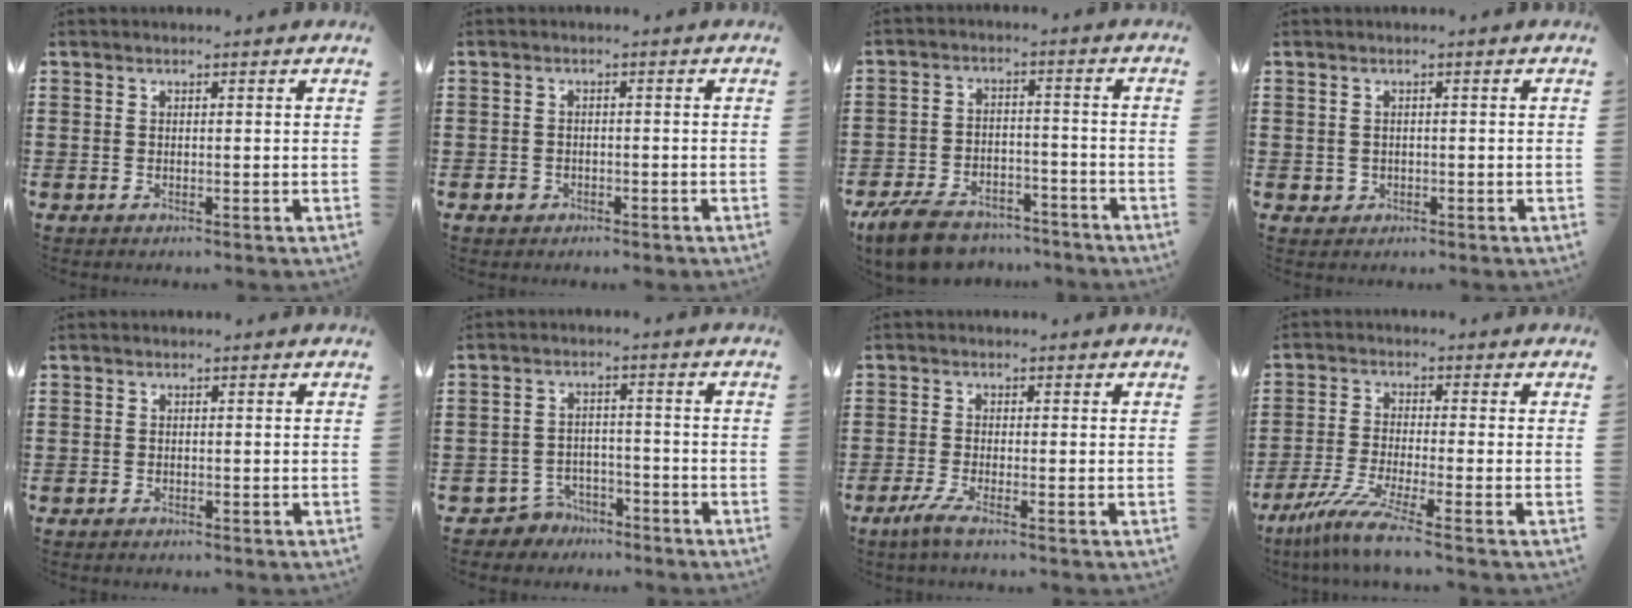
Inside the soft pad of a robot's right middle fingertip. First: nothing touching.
{"total": 1.4, "force": [-0.9, 1.0, 0.5], "torque": [-0.011, 0.000, -0.020]}
{"total": 7.1, "force": [-6.4, 2.2, 2.2], "torque": [-0.057, 0.011, -0.126]}
{"total": 0.9, "force": [-0.1, 0.9, 0.2], "torque": [-0.007, 0.006, -0.004]}
{"total": 0.6, "force": [-0.5, 0.3, -0.2], "torque": [0.003, 0.002, -0.012]}
{"total": 4.0, "force": [-3.7, 1.5, 0.1], "torque": [-0.026, 0.001, -0.081]}
{"total": 2.3, "force": [-1.2, 0.1, 1.9], "torque": [-0.049, -0.010, -0.026]}
{"total": 6.5, "force": [-4.8, -0.1, 4.3], "torque": [-0.105, -0.027, -0.096]}